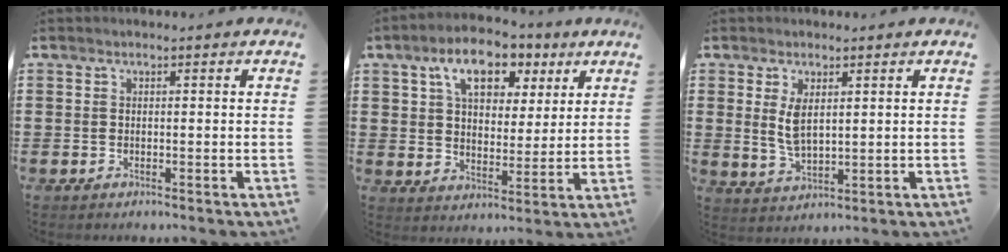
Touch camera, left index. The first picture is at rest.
{"total": 9.3, "force": [5.7, 5.1, 5.3], "torque": [-0.100, -0.001, 0.095]}
{"total": 4.5, "force": [1.5, 2.4, 3.6], "torque": [-0.085, 0.003, 0.023]}